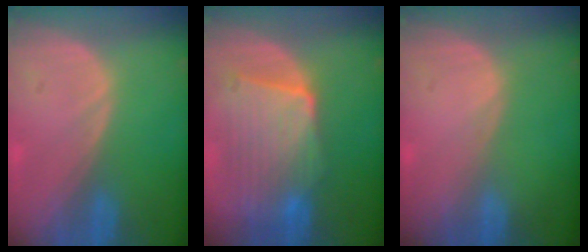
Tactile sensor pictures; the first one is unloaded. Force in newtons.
{"total": 9.3, "press": 8.6, "slide": 3.4}
{"total": 0.0}